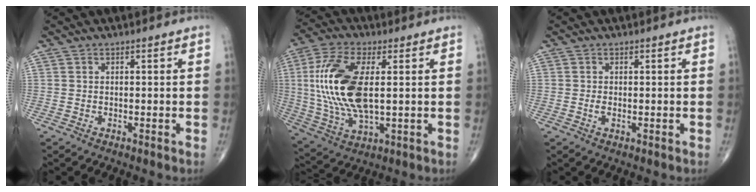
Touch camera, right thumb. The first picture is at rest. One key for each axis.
{"total": 17.9, "fx": 1.9, "fy": 8.0, "fz": 15.9, "tx": -0.342, "ty": -0.005, "tz": 0.038}
{"total": 1.1, "fx": -0.2, "fy": 0.5, "fz": 1.0, "tx": -0.022, "ty": -0.003, "tz": -0.004}